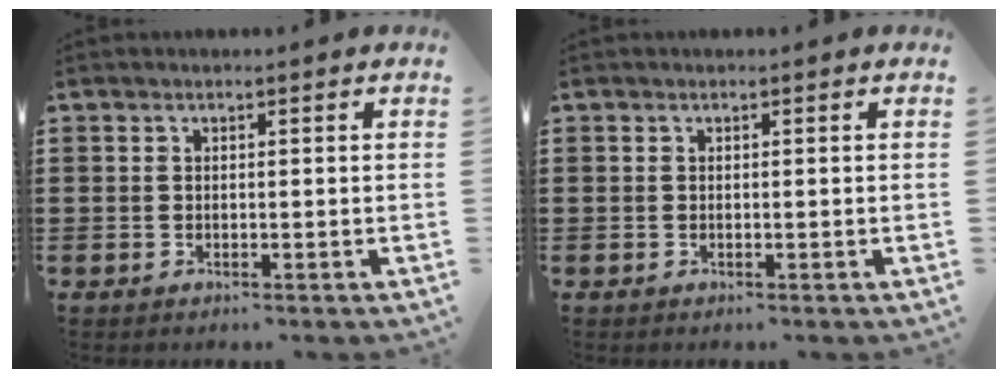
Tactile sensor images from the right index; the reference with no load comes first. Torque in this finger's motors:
{"motor_torque": [0.00, 0.00, 0.00, 0.00]}